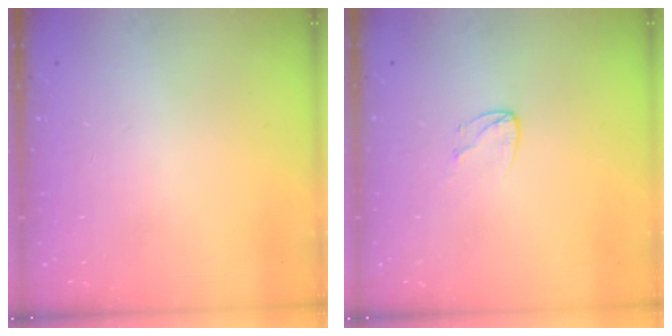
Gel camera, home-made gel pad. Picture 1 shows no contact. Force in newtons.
{"total": 4.0, "press": 4.0, "slide": 0.4}